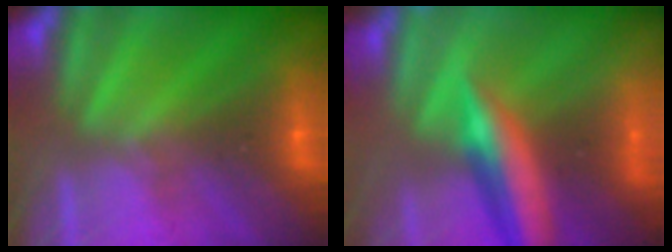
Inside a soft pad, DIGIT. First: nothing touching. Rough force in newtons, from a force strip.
{"total": 8.0}